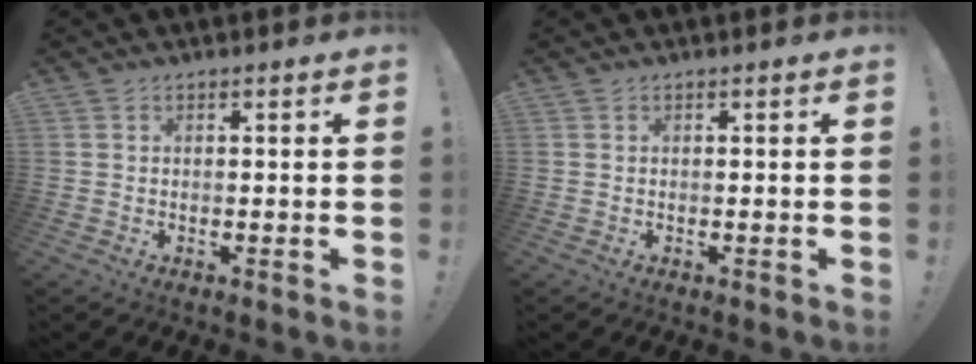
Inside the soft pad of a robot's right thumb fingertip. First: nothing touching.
{"total": 0.0}